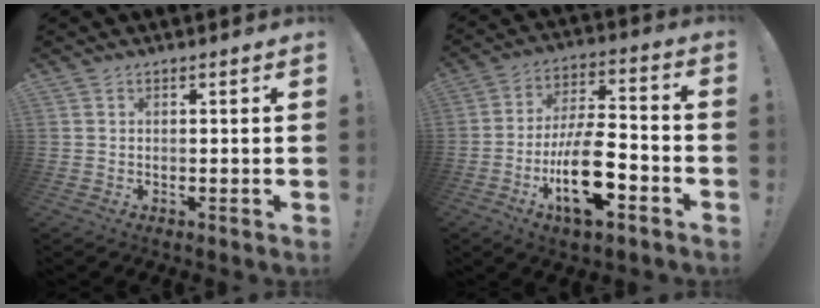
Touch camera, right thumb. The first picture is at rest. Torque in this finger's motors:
{"motor_torque": [1.12, 1.44, 1.62, -1.15, 0.51]}